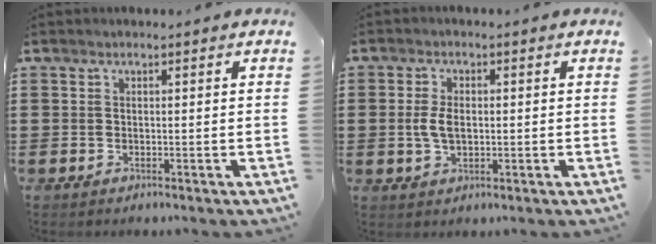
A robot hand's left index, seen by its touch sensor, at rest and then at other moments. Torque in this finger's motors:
{"motor_torque": [1.14, 0.48, 0.56, 0.10]}